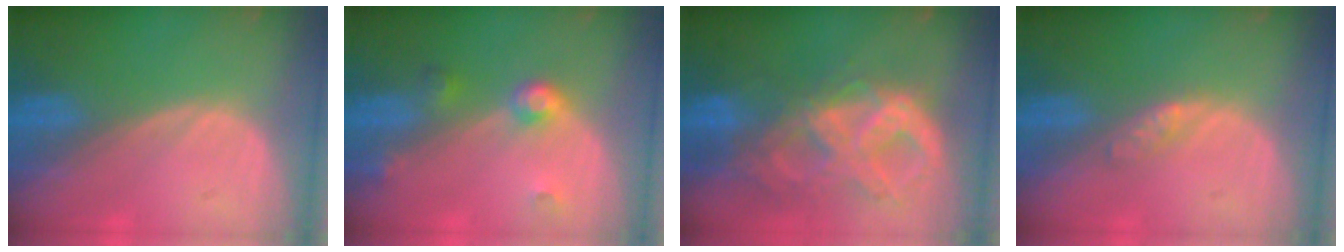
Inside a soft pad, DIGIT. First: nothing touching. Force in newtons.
{"total": 3.9, "press": 3.6, "slide": 1.4}
{"total": 10.8, "press": 9.1, "slide": 5.7}
{"total": 2.0, "press": 2.0, "slide": 0.1}